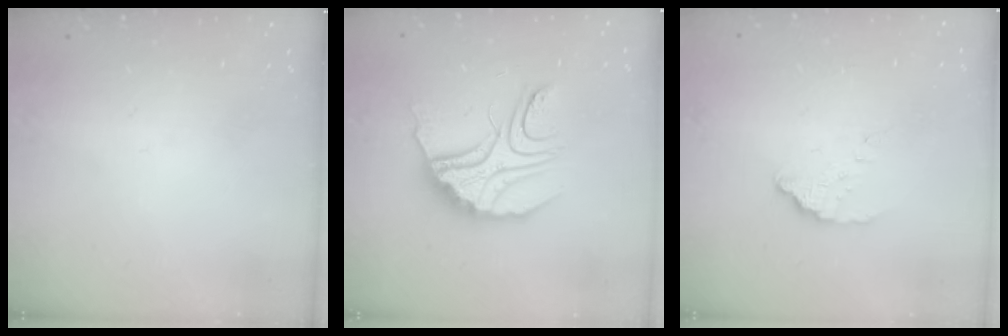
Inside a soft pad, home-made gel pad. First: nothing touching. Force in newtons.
{"total": 17.0, "press": 16.9, "slide": 1.4}
{"total": 3.2, "press": 3.2, "slide": 0.1}